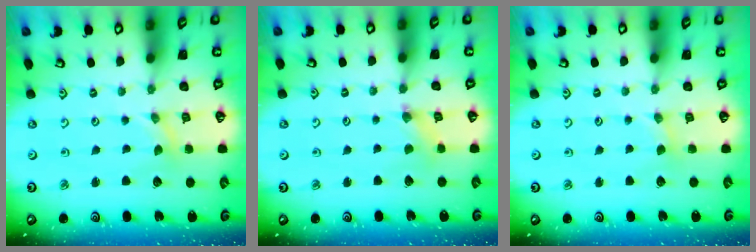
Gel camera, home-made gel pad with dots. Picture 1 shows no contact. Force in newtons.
{"total": 0.8, "press": 0.7, "slide": 0.3}
{"total": 1.0, "press": 1.0, "slide": 0.2}